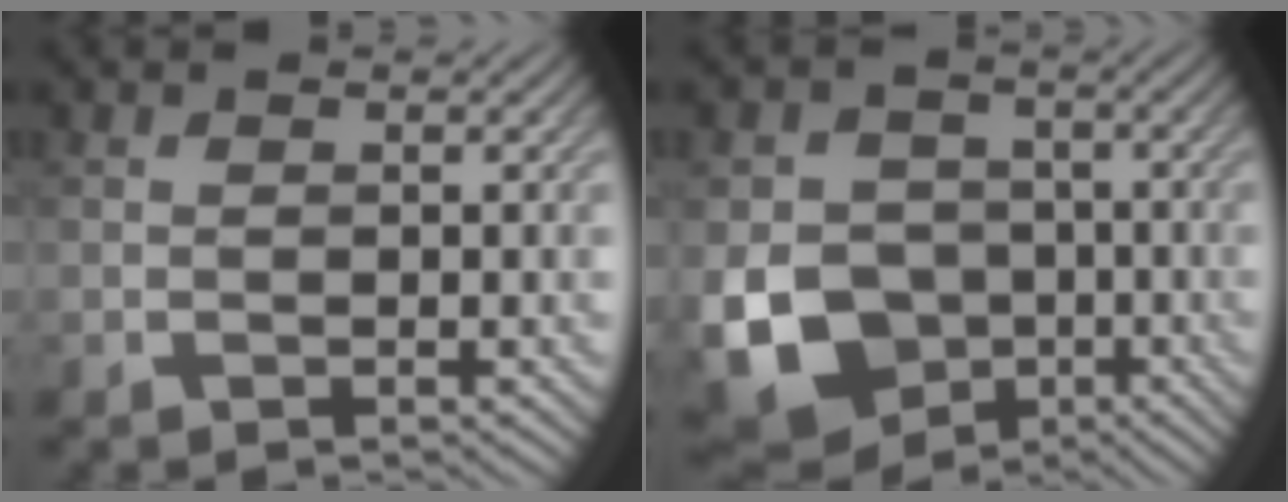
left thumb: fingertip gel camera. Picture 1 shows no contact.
{"total": 14.1, "force": [-4.8, 12.0, 5.7], "torque": [-0.150, -0.049, -0.102]}